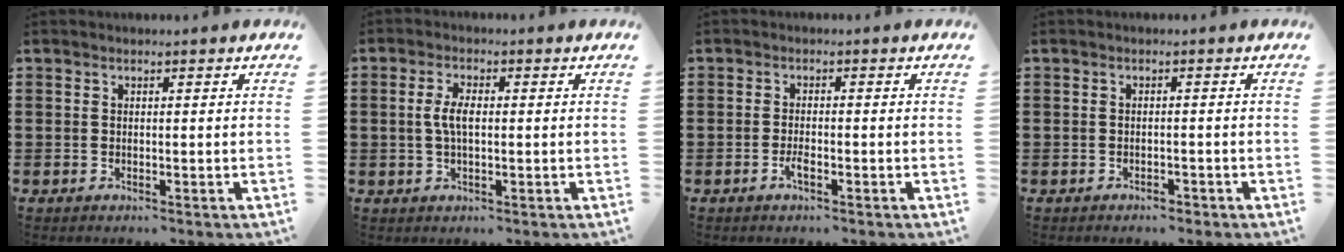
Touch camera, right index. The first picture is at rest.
{"total": 3.9, "force": [0.0, 1.5, 3.6], "torque": [-0.076, 0.002, -0.004]}
{"total": 2.0, "force": [-1.1, 0.5, 1.6], "torque": [-0.036, -0.003, -0.022]}
{"total": 1.1, "force": [-1.0, 0.2, 0.2], "torque": [-0.009, 0.000, -0.022]}